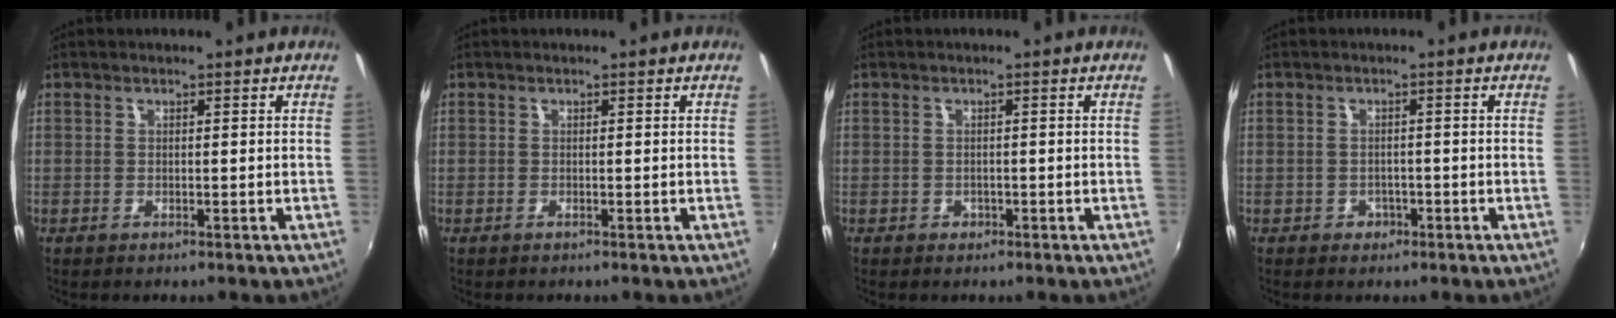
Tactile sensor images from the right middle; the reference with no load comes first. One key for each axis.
{"total": 0.0}
{"total": 1.2, "fx": -0.6, "fy": 1.0, "fz": 0.2, "tx": -0.003, "ty": -0.002, "tz": -0.005}
{"total": 2.3, "fx": -1.0, "fy": 2.0, "fz": 0.4, "tx": -0.009, "ty": 0.001, "tz": -0.013}